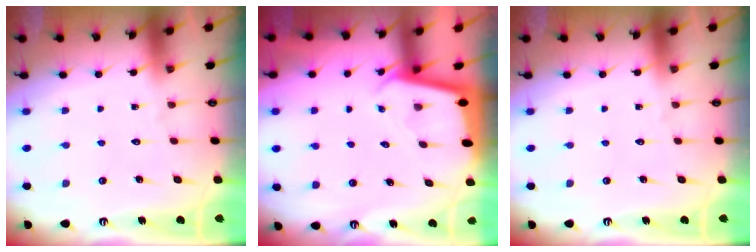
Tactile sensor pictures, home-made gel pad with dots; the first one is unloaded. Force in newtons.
{"total": 1.8, "press": 1.8, "slide": 0.0}
{"total": 0.0}